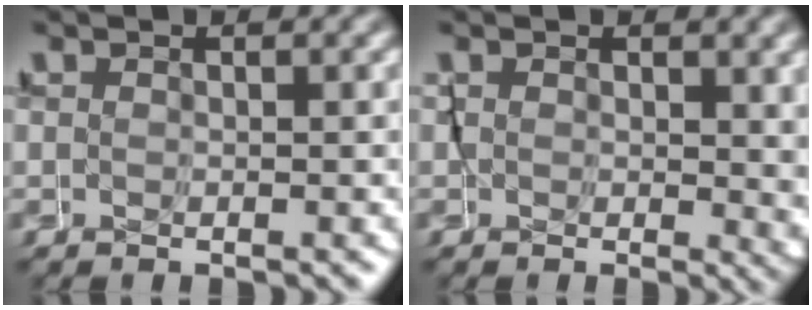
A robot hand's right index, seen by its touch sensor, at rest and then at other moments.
{"total": 2.1, "force": [0.5, 1.2, 1.7], "torque": [-0.015, -0.008, 0.008]}